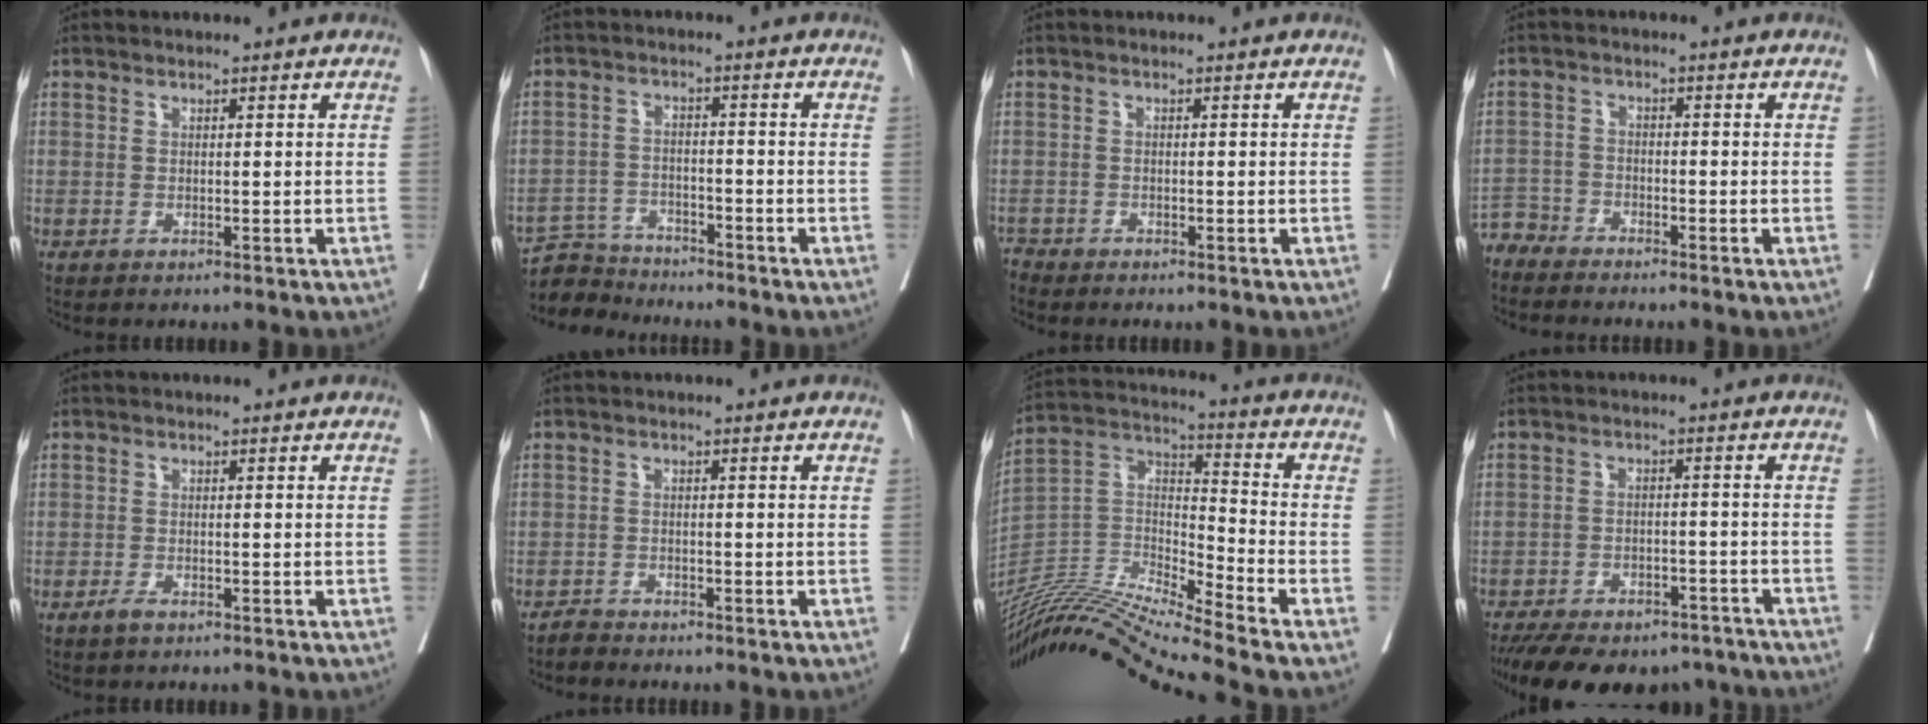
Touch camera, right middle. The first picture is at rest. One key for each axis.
{"total": 5.4, "fx": -5.3, "fy": 0.8, "fz": -0.8, "tx": 0.012, "ty": -0.003, "tz": -0.096}
{"total": 1.3, "fx": -1.2, "fy": 0.1, "fz": -0.4, "tx": 0.009, "ty": -0.005, "tz": -0.025}
{"total": 4.3, "fx": -4.2, "fy": 0.4, "fz": -0.8, "tx": 0.020, "ty": -0.008, "tz": -0.083}
{"total": 1.5, "fx": -1.0, "fy": 0.4, "fz": 1.0, "tx": -0.020, "ty": -0.001, "tz": -0.016}
{"total": 1.4, "fx": -1.3, "fy": 0.1, "fz": -0.3, "tx": 0.008, "ty": -0.004, "tz": -0.026}
{"total": 18.8, "fx": -17.3, "fy": -2.3, "fz": 7.0, "tx": -0.136, "ty": 0.016, "tz": -0.319}
{"total": 19.3, "fx": -15.9, "fy": 7.7, "fz": 7.7, "tx": -0.173, "ty": -0.006, "tz": -0.214}